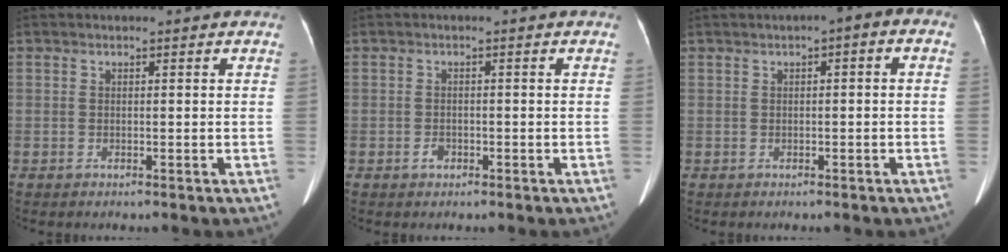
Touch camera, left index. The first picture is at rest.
{"total": 1.3, "force": [-0.8, 0.9, 0.6], "torque": [-0.013, 0.002, -0.010]}
{"total": 2.8, "force": [0.3, 0.8, 2.6], "torque": [-0.029, 0.020, -0.005]}